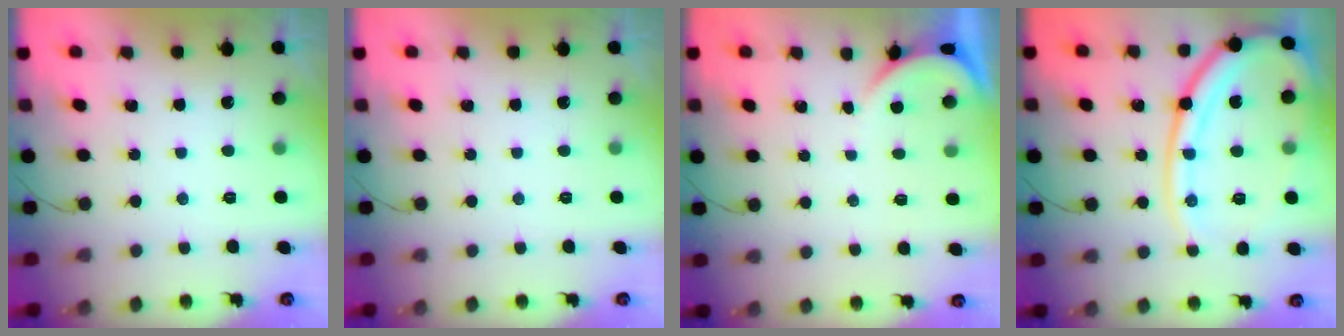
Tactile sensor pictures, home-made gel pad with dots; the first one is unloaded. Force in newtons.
{"total": 0.0}
{"total": 0.0}
{"total": 16.8, "press": 16.7, "slide": 1.5}